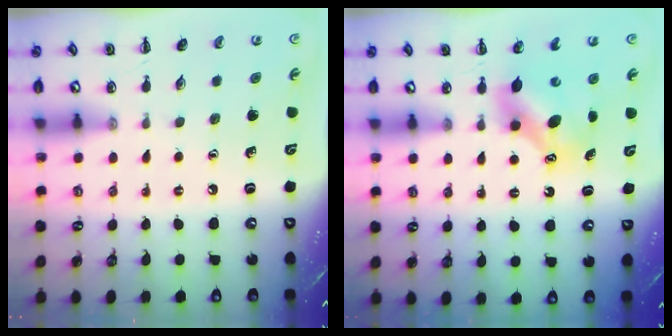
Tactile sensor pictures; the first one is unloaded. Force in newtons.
{"total": 7.1, "press": 7.1, "slide": 1.0}